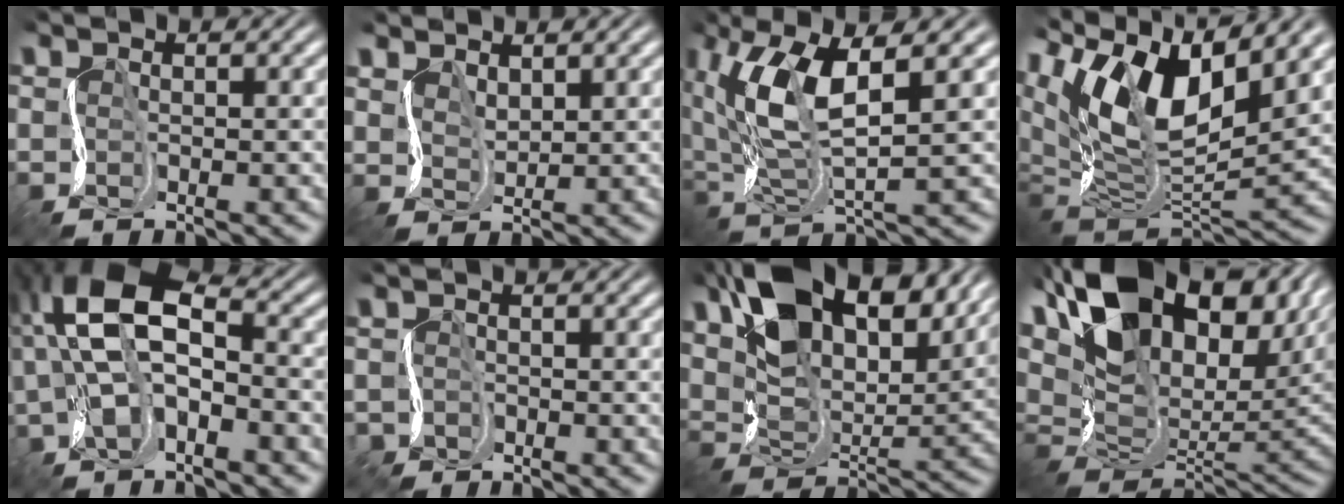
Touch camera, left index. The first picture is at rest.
{"total": 1.9, "force": [1.8, 0.6, 0.1], "torque": [-0.010, 0.000, 0.039]}
{"total": 8.3, "force": [3.2, 2.9, 7.1], "torque": [-0.160, 0.005, 0.059]}
{"total": 11.4, "force": [6.3, 5.4, 7.8], "torque": [-0.150, 0.010, 0.117]}
{"total": 7.7, "force": [0.4, 3.8, 6.7], "torque": [-0.129, 0.025, -0.003]}
{"total": 1.4, "force": [-0.8, 1.1, -0.3], "torque": [0.013, -0.002, -0.016]}
{"total": 14.9, "force": [9.1, 7.3, 9.2], "torque": [-0.175, 0.006, 0.151]}
{"total": 17.1, "force": [8.0, 8.9, 12.2], "torque": [-0.250, 0.019, 0.146]}